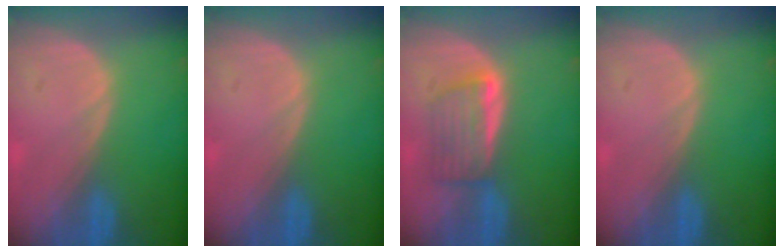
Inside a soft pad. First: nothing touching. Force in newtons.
{"total": 0.0}
{"total": 5.6, "press": 5.3, "slide": 1.7}
{"total": 0.0}